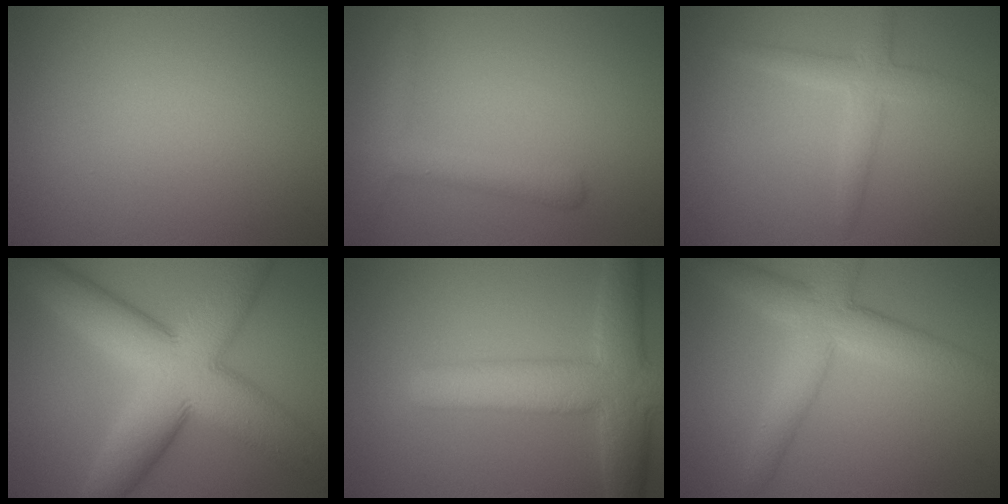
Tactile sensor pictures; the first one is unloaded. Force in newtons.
{"total": 3.0, "press": 3.0, "slide": 0.2}
{"total": 2.6, "press": 2.6, "slide": 0.1}
{"total": 12.1, "press": 12.1, "slide": 0.7}
{"total": 7.6, "press": 7.6, "slide": 0.3}
{"total": 6.1, "press": 6.1, "slide": 0.4}